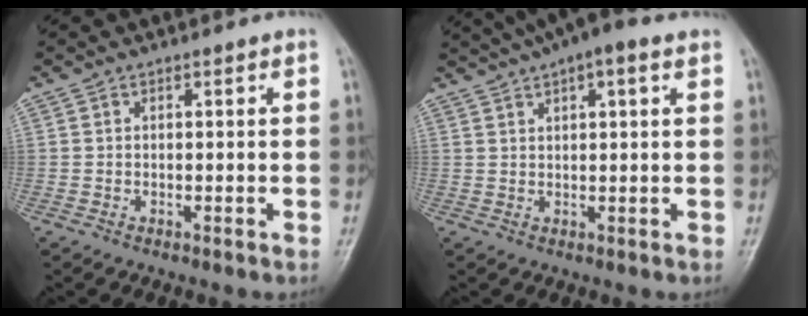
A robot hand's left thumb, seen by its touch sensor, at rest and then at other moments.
{"total": 9.5, "force": [6.0, 2.6, 6.9], "torque": [-0.103, 0.024, 0.090]}